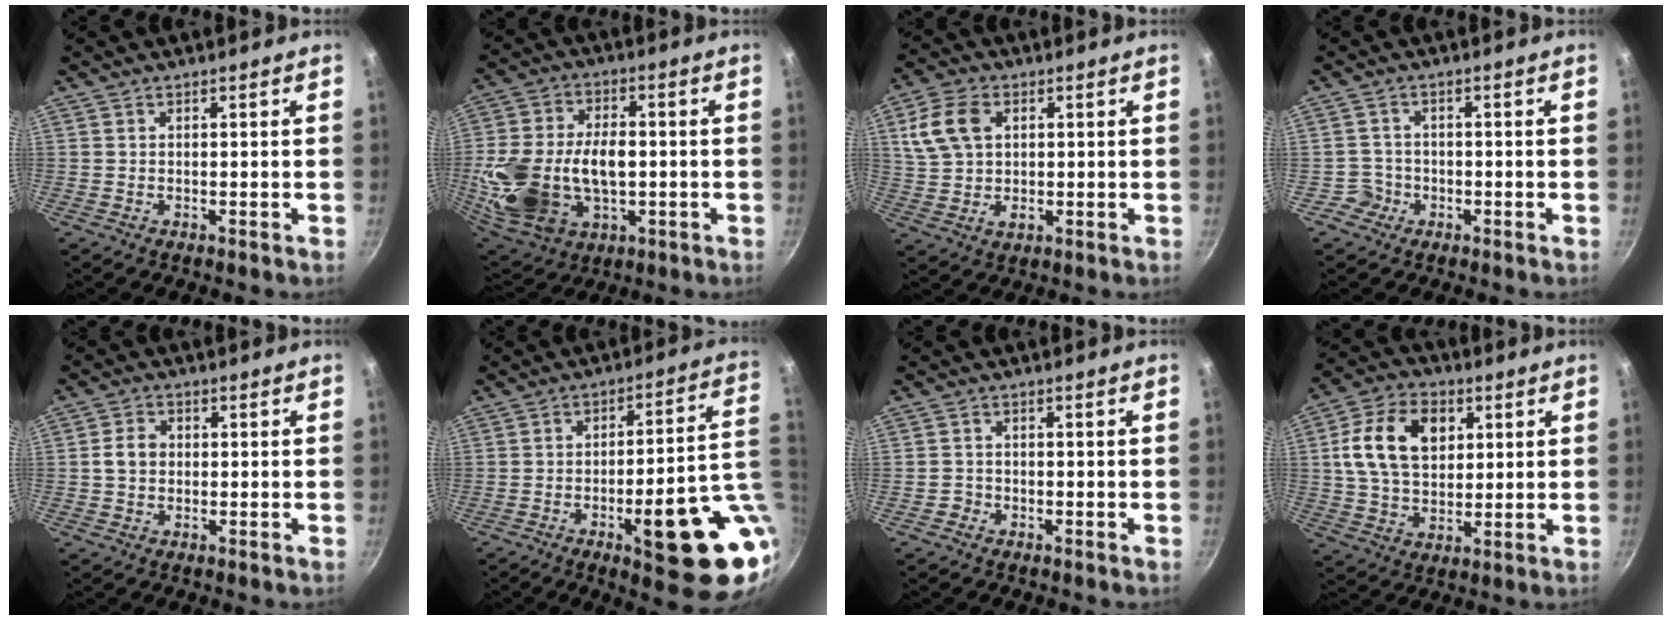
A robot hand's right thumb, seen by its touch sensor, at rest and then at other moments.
{"total": 21.0, "force": [-1.8, 13.9, 15.7], "torque": [-0.304, 0.012, -0.018]}
{"total": 10.2, "force": [2.8, 7.2, 6.7], "torque": [-0.118, 0.003, 0.054]}
{"total": 3.1, "force": [-1.3, 2.9, -0.1], "torque": [0.024, 0.021, -0.022]}
{"total": 4.1, "force": [0.0, 3.3, 2.4], "torque": [-0.032, 0.013, -0.007]}
{"total": 20.1, "force": [-4.3, 5.5, 18.8], "torque": [-0.224, 0.016, -0.050]}
{"total": 1.9, "force": [-1.1, 1.6, 0.3], "torque": [0.003, 0.014, -0.017]}
{"total": 14.8, "force": [3.7, 10.2, 10.0], "torque": [-0.159, 0.002, 0.058]}